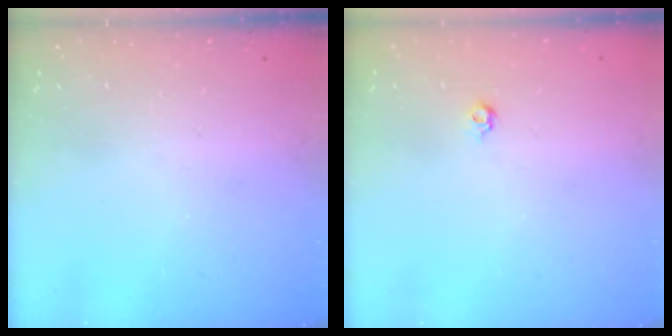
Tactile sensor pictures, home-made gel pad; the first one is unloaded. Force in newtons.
{"total": 4.0, "press": 3.9, "slide": 0.7}